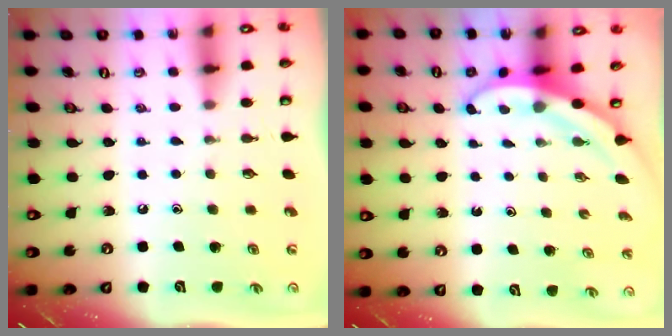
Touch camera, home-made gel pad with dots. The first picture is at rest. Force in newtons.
{"total": 3.3, "press": 3.3, "slide": 0.1}